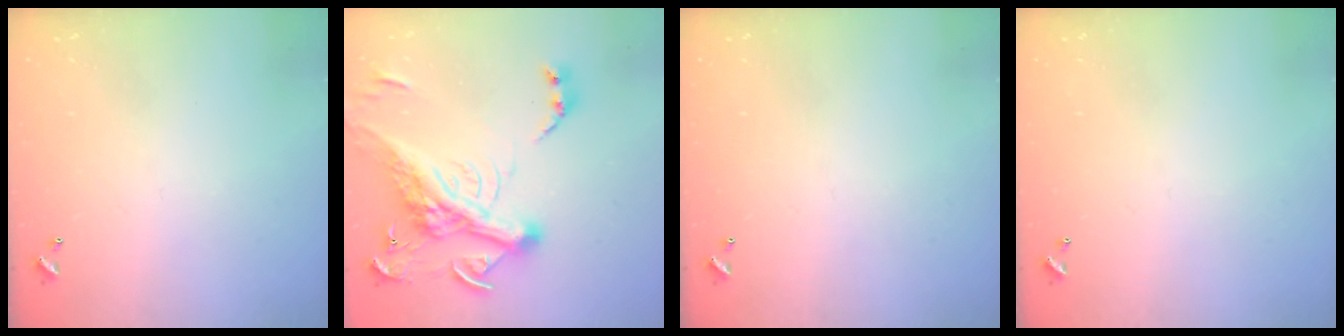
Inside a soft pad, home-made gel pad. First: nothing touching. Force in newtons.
{"total": 14.9, "press": 14.6, "slide": 2.7}
{"total": 0.0}
{"total": 0.0}